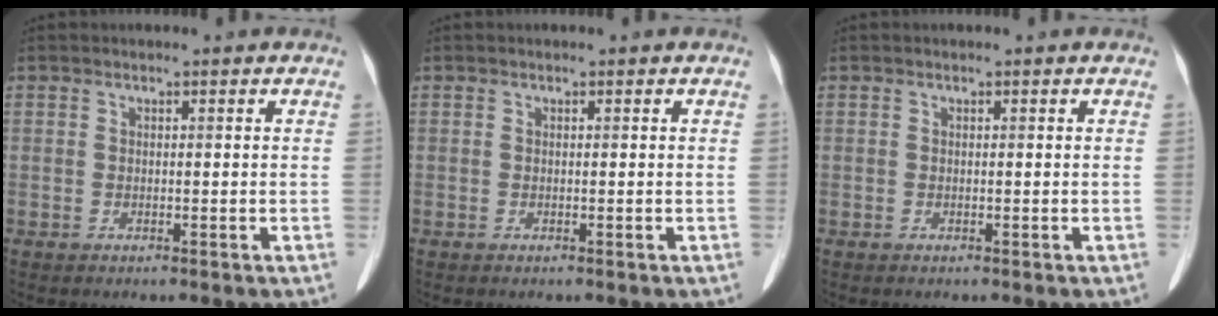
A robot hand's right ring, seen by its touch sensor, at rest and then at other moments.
{"total": 0.0}
{"total": 0.0}